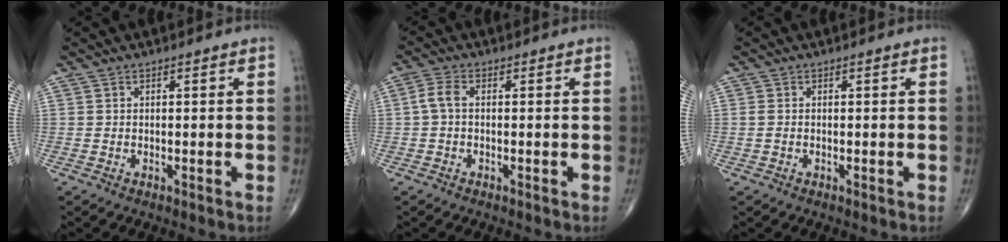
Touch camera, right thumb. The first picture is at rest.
{"total": 3.0, "force": [0.0, 1.6, 2.5], "torque": [-0.059, 0.007, -0.006]}
{"total": 1.1, "force": [-0.1, 0.8, 0.8], "torque": [-0.024, 0.002, -0.001]}